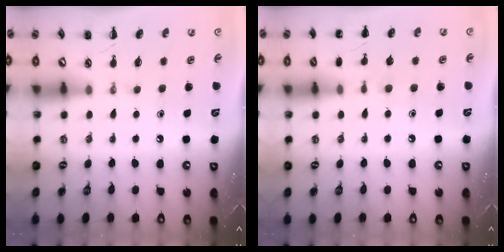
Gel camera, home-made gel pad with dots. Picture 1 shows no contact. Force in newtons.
{"total": 5.1, "press": 4.9, "slide": 1.5}